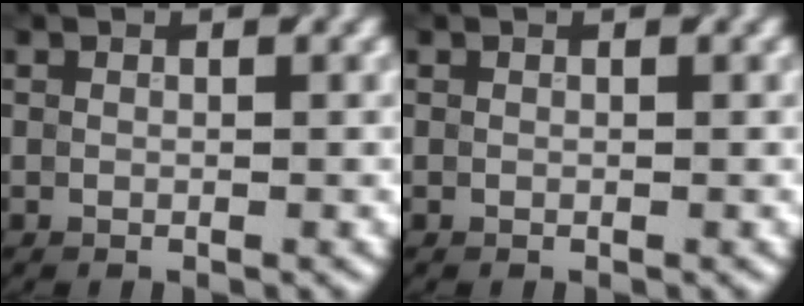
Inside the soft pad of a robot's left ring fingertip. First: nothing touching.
{"total": 0.0}